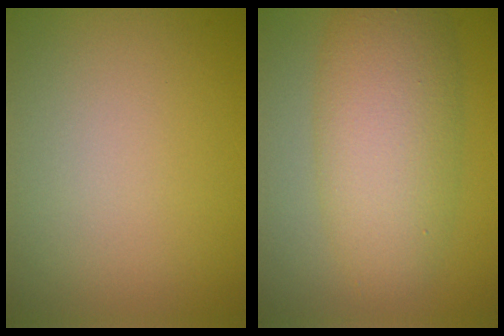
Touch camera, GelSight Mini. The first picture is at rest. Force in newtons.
{"total": 7.2, "press": 7.2, "slide": 0.1}